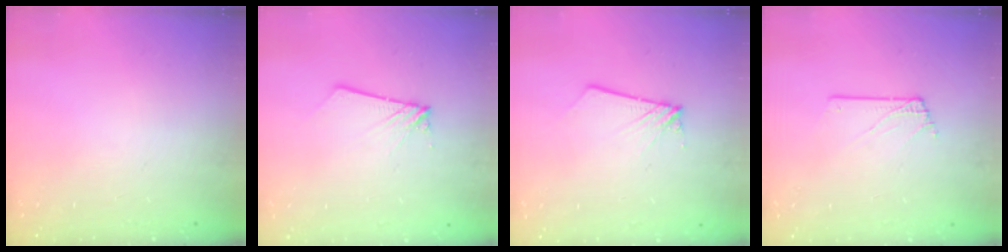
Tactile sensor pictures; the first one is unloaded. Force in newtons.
{"total": 1.9, "press": 1.9, "slide": 0.1}
{"total": 2.0, "press": 2.0, "slide": 0.2}
{"total": 1.4, "press": 1.4, "slide": 0.2}